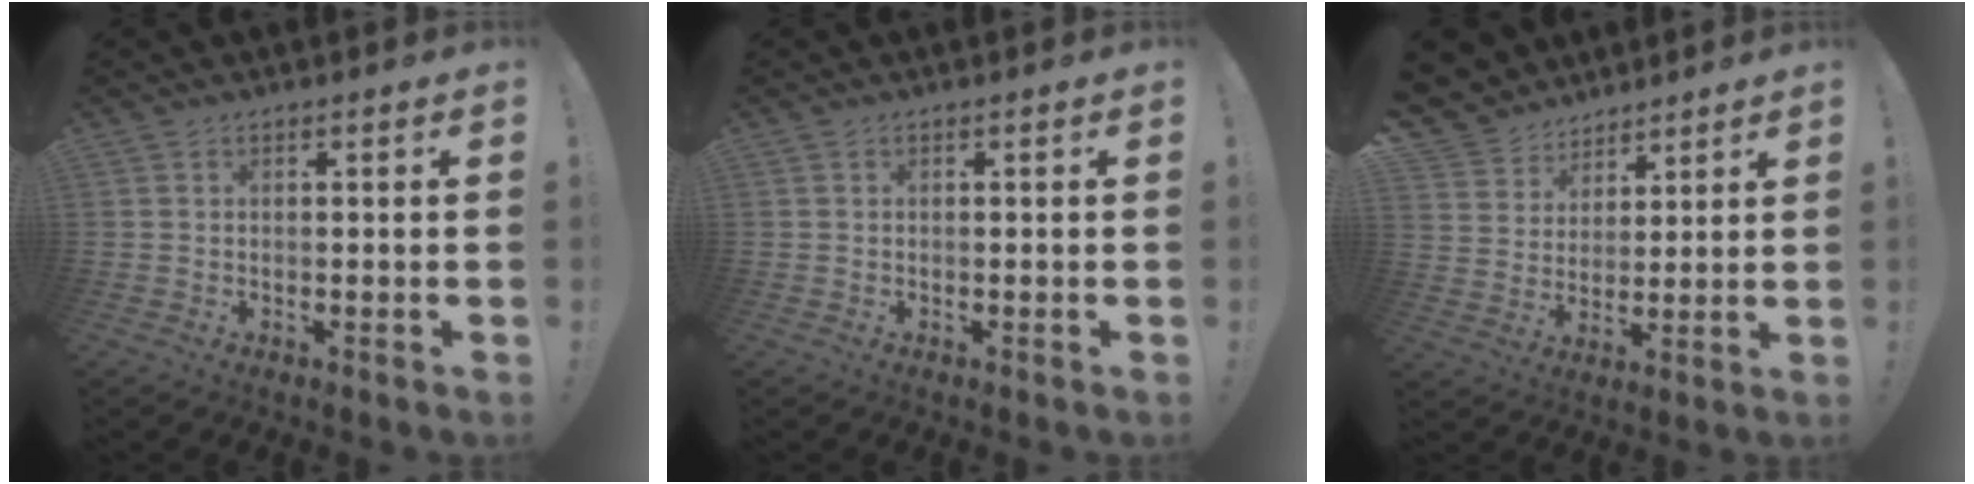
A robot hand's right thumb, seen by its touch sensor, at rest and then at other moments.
{"total": 0.0}
{"total": 8.3, "force": [5.8, 6.0, 0.4], "torque": [-0.021, -0.049, 0.121]}